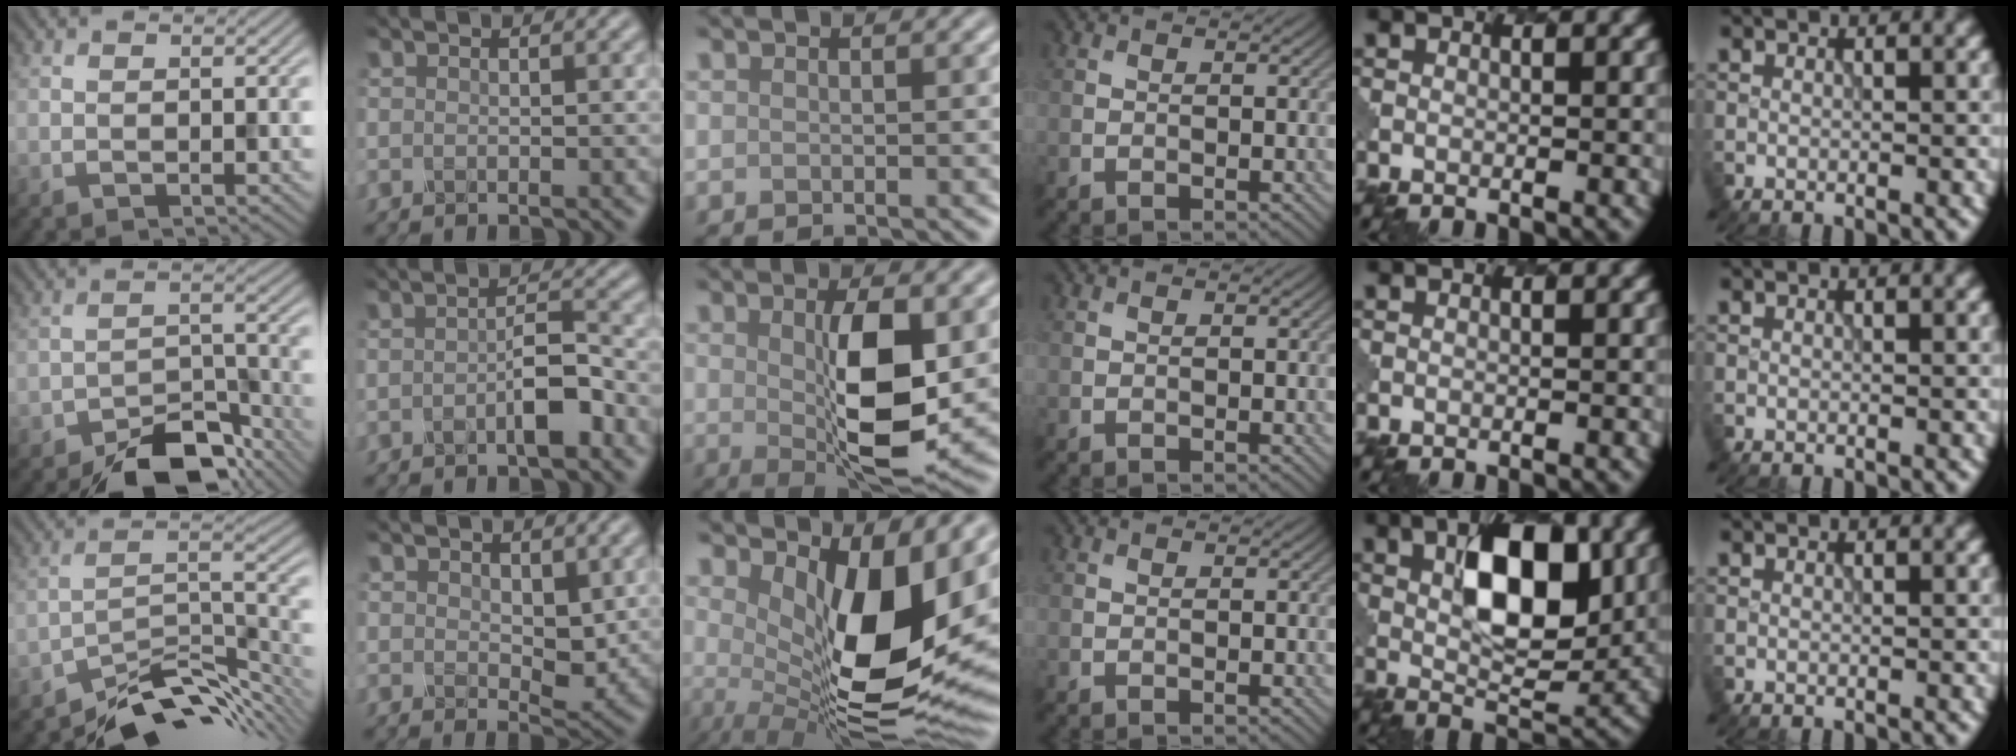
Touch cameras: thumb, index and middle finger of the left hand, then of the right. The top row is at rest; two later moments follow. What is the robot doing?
{"motion": "press", "object": "mechanical pencil"}